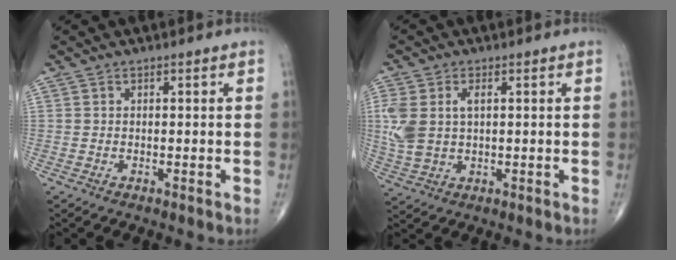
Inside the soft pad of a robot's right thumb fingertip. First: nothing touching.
{"total": 8.4, "force": [1.5, 5.0, 6.6], "torque": [-0.165, 0.009, 0.039]}